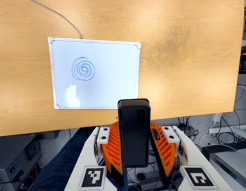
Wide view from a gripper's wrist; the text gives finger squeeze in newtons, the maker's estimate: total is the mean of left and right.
{"total": 5.2, "left": 5.0, "right": 5.4}